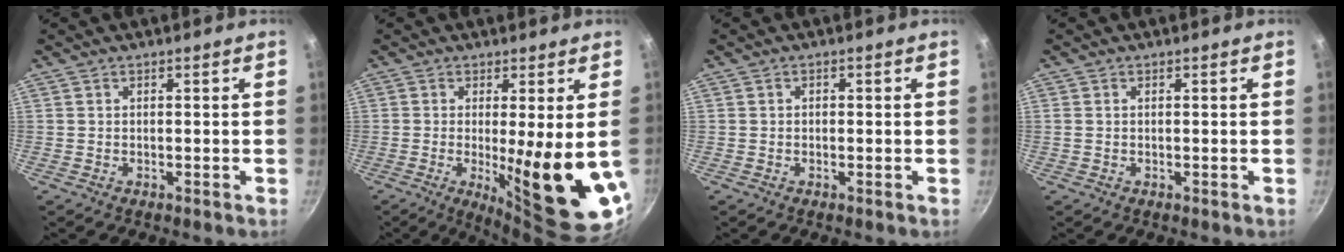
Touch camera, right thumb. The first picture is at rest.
{"total": 13.8, "force": [-1.2, 2.1, 13.6], "torque": [-0.188, -0.031, -0.006]}
{"total": 0.6, "force": [-0.1, 0.5, 0.2], "torque": [-0.003, 0.002, -0.002]}
{"total": 0.6, "force": [0.1, 0.4, 0.4], "torque": [-0.008, 0.002, 0.001]}